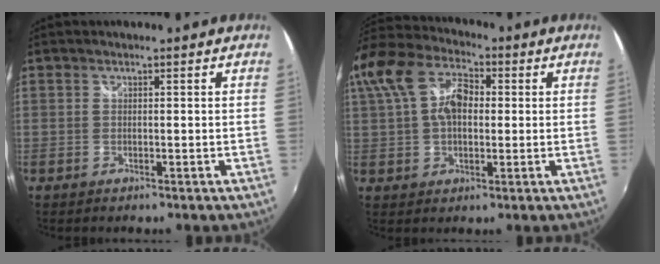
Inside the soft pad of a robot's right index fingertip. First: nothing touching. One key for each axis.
{"total": 16.1, "fx": 3.8, "fy": 10.3, "fz": 11.9, "tx": -0.245, "ty": 0.032, "tz": 0.064}